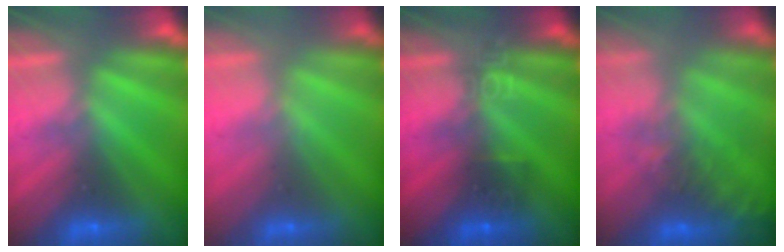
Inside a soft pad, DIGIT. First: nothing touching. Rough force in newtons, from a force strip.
{"total": 2.1}
{"total": 3.5}
{"total": 10.7}